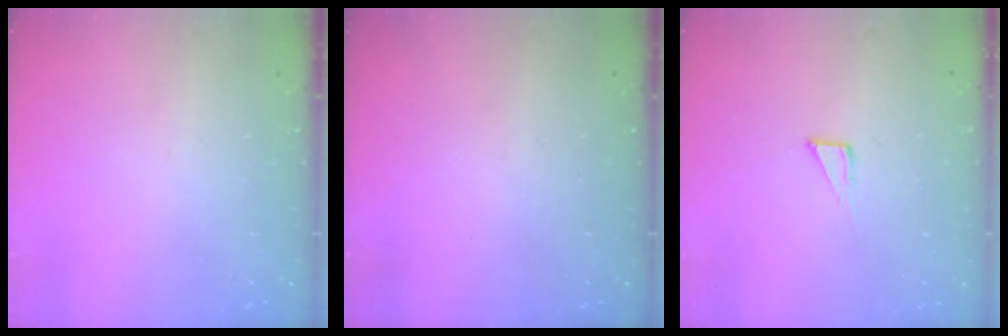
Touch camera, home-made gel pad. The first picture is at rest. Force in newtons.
{"total": 0.0}
{"total": 2.8, "press": 2.8, "slide": 0.2}